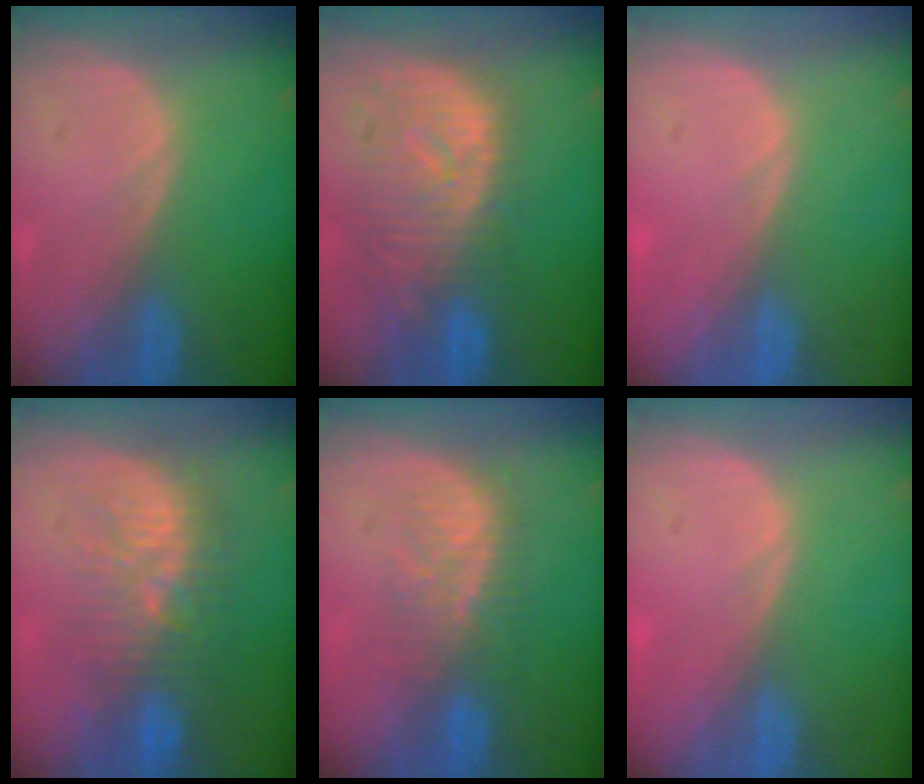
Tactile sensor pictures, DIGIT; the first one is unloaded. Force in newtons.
{"total": 10.9, "press": 9.7, "slide": 4.9}
{"total": 0.5, "press": 0.0, "slide": 0.5}
{"total": 9.5, "press": 9.1, "slide": 2.8}
{"total": 6.2, "press": 6.0, "slide": 1.5}
{"total": 0.5, "press": 0.0, "slide": 0.5}